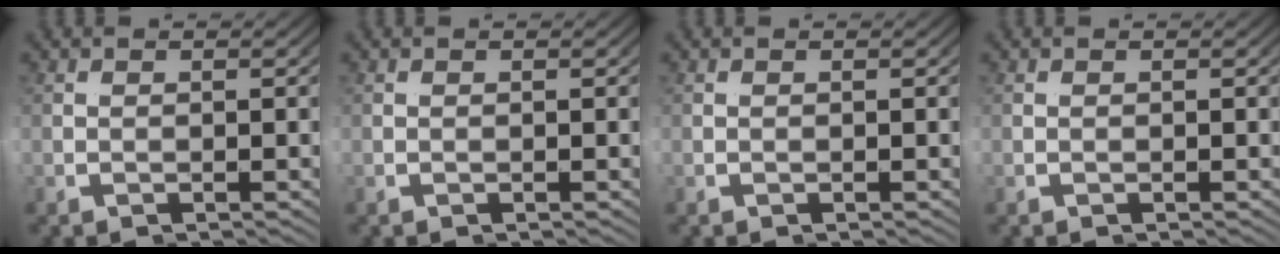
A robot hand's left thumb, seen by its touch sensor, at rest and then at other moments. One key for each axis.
{"total": 0.0}
{"total": 0.0}
{"total": 0.0}